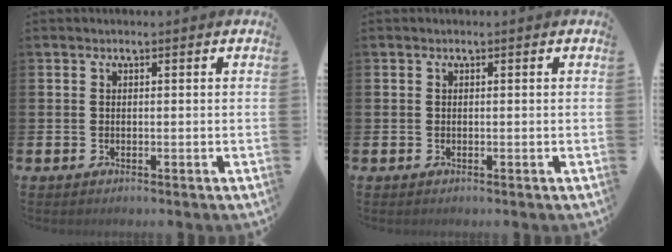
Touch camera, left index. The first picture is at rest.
{"total": 0.0}